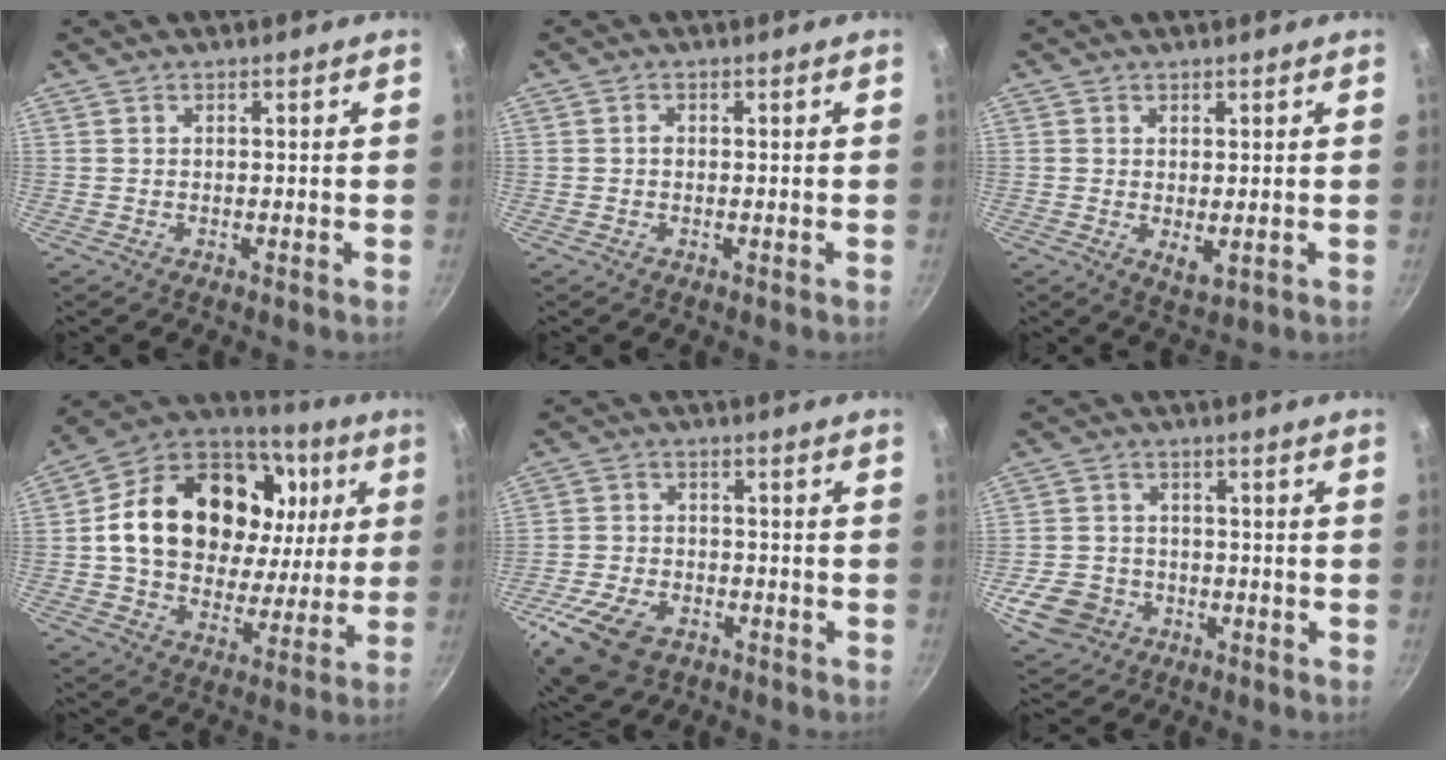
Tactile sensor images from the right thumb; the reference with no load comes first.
{"total": 0.7, "force": [-0.1, 0.6, 0.4], "torque": [-0.005, 0.004, -0.004]}
{"total": 2.9, "force": [0.3, 1.6, 2.4], "torque": [-0.039, -0.013, 0.007]}
{"total": 28.4, "force": [6.2, 20.3, 18.8], "torque": [-0.306, 0.019, 0.104]}
{"total": 12.8, "force": [-6.7, 7.8, 7.6], "torque": [-0.146, 0.023, -0.119]}
{"total": 8.7, "force": [-3.3, 7.2, 3.5], "torque": [-0.054, 0.022, -0.054]}